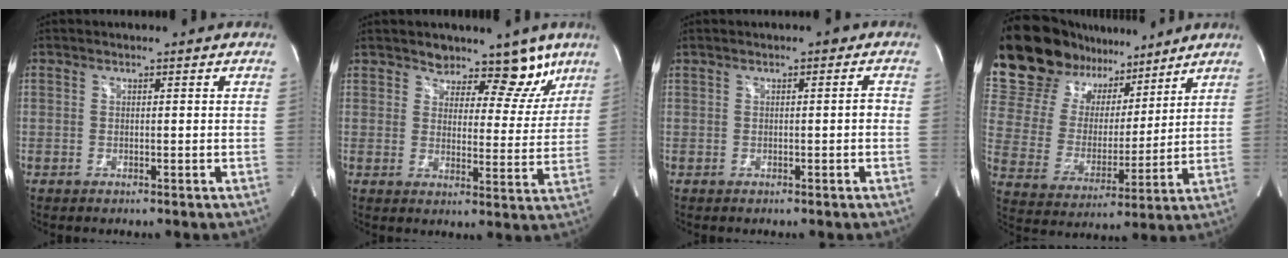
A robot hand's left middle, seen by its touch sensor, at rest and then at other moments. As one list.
[{"total": 9.0, "force": [7.2, 4.6, 2.9], "torque": [-0.007, -0.010, 0.083]}, {"total": 1.3, "force": [0.0, 0.4, 1.2], "torque": [-0.012, 0.004, -0.003]}, {"total": 17.5, "force": [15.2, 7.6, 4.3], "torque": [-0.081, 0.021, 0.271]}]